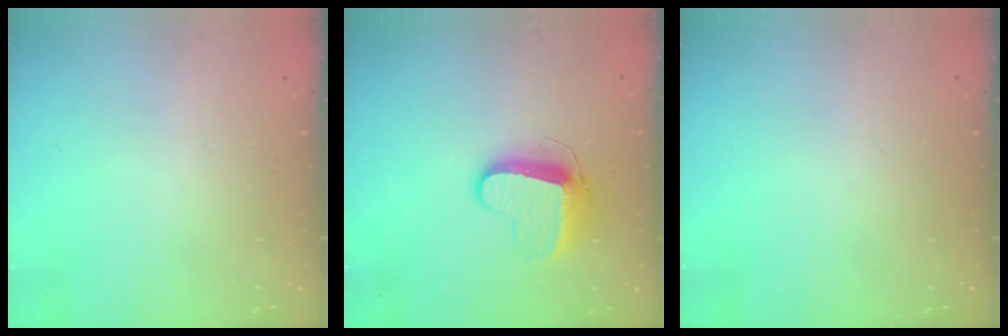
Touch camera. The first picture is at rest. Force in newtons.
{"total": 9.7, "press": 9.7, "slide": 0.4}
{"total": 0.0}